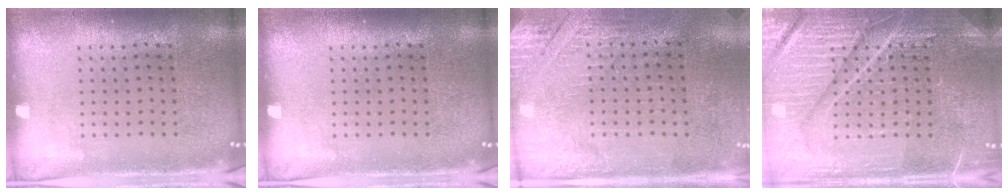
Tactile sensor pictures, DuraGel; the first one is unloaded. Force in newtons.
{"total": 0.0}
{"total": 2.8, "press": 2.5, "slide": 1.3}
{"total": 4.4, "press": 4.3, "slide": 0.6}